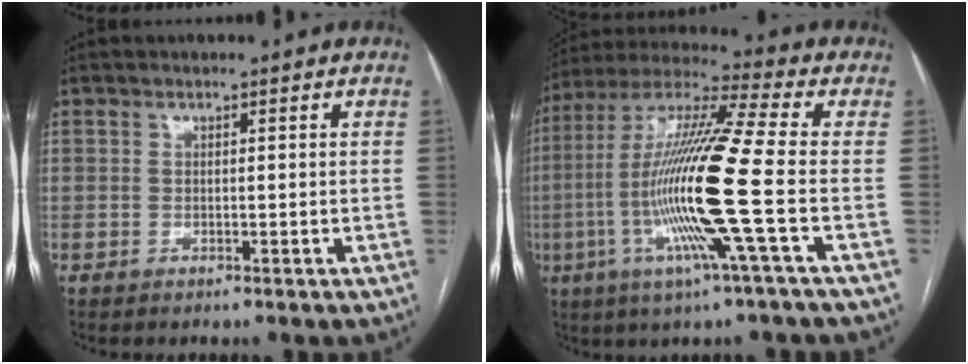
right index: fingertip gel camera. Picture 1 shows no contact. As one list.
[{"total": 18.3, "force": [-3.9, -1.1, 17.9], "torque": [-0.361, -0.011, -0.088]}]